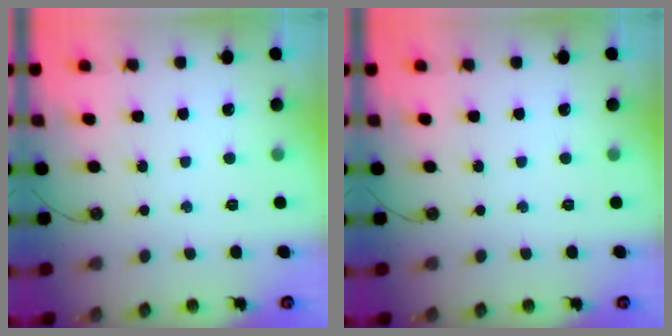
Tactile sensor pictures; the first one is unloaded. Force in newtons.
{"total": 0.0}